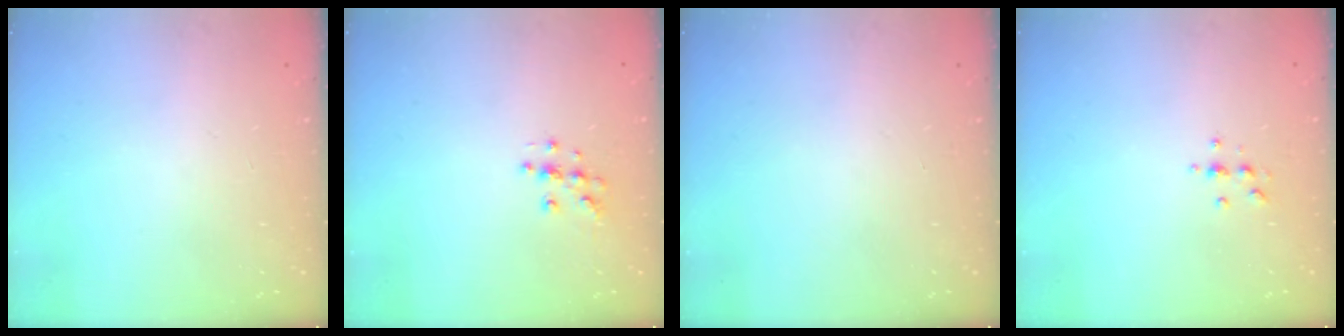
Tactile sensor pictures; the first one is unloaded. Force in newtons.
{"total": 5.0, "press": 4.7, "slide": 1.6}
{"total": 0.0}
{"total": 4.1, "press": 4.1, "slide": 0.5}